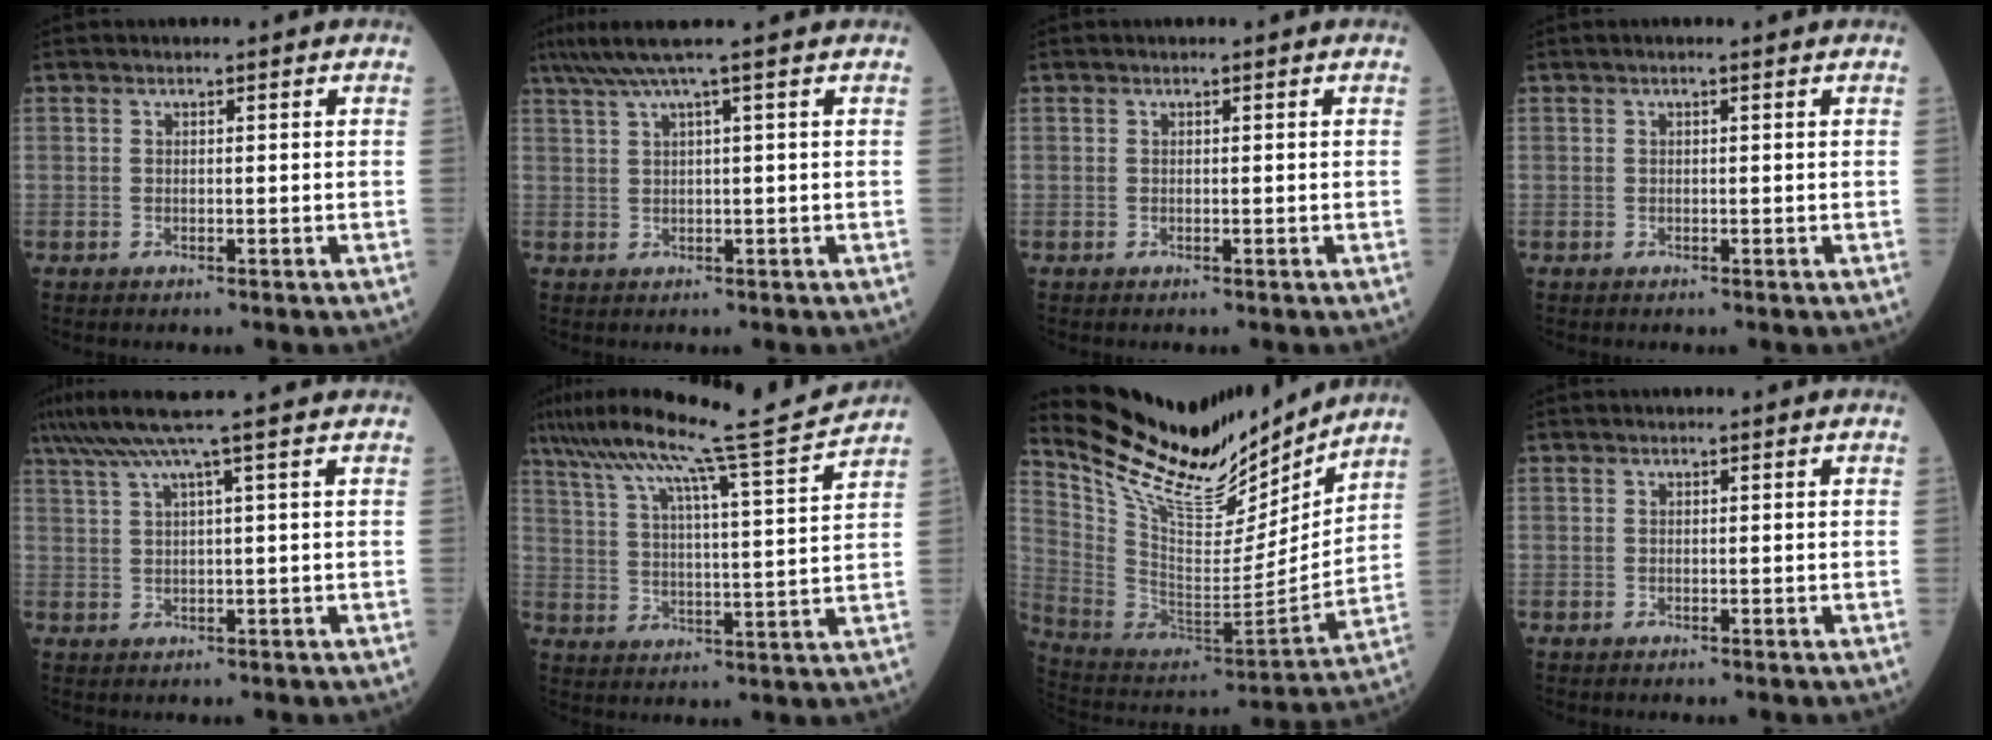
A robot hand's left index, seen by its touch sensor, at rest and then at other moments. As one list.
[{"total": 4.8, "force": [3.5, -1.7, 2.8], "torque": [-0.054, 0.019, 0.070]}, {"total": 0.0}, {"total": 0.8, "force": [0.7, -0.1, 0.4], "torque": [-0.009, 0.005, 0.013]}, {"total": 7.1, "force": [5.2, -1.9, 4.5], "torque": [-0.076, 0.026, 0.088]}, {"total": 16.2, "force": [14.0, -2.5, 7.8], "torque": [-0.138, -0.023, 0.208]}, {"total": 20.6, "force": [18.3, 4.6, 8.1], "torque": [-0.158, -0.040, 0.312]}, {"total": 0.0}]